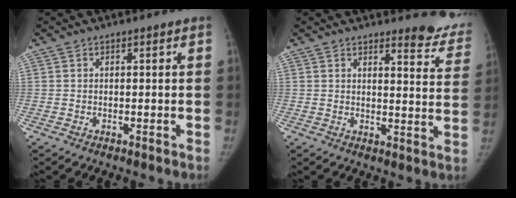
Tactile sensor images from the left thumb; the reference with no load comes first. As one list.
[{"total": 10.7, "force": [10.2, 2.4, 2.2], "torque": [0.011, -0.101, 0.092]}]